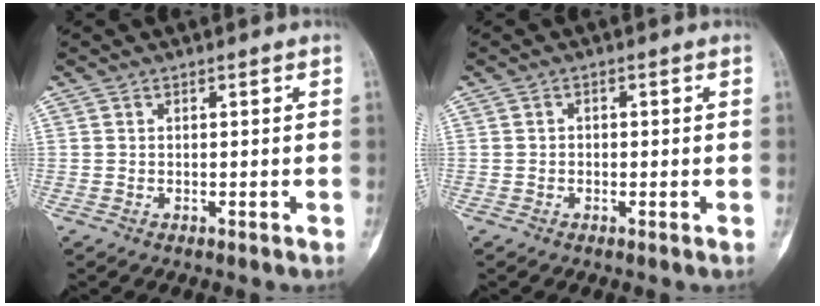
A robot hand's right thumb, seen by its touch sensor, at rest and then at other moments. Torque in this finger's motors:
{"motor_torque": [-0.57, -0.35, 0.26, -0.22, -0.04]}